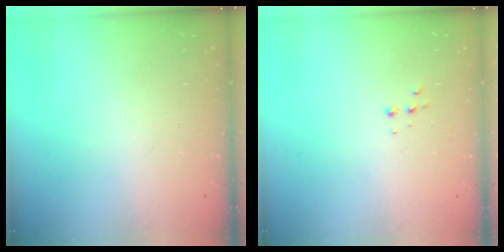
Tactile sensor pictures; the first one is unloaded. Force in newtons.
{"total": 4.7, "press": 4.6, "slide": 0.8}